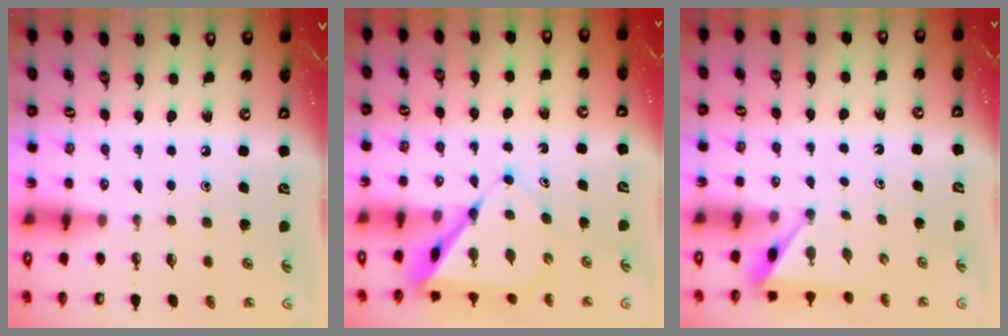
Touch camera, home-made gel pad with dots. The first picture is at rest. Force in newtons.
{"total": 7.5, "press": 7.5, "slide": 0.7}
{"total": 2.7, "press": 2.7, "slide": 0.3}